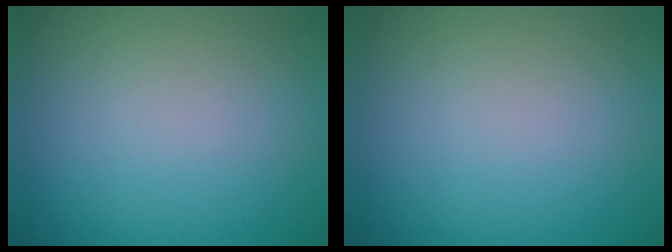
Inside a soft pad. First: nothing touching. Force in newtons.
{"total": 0.0}